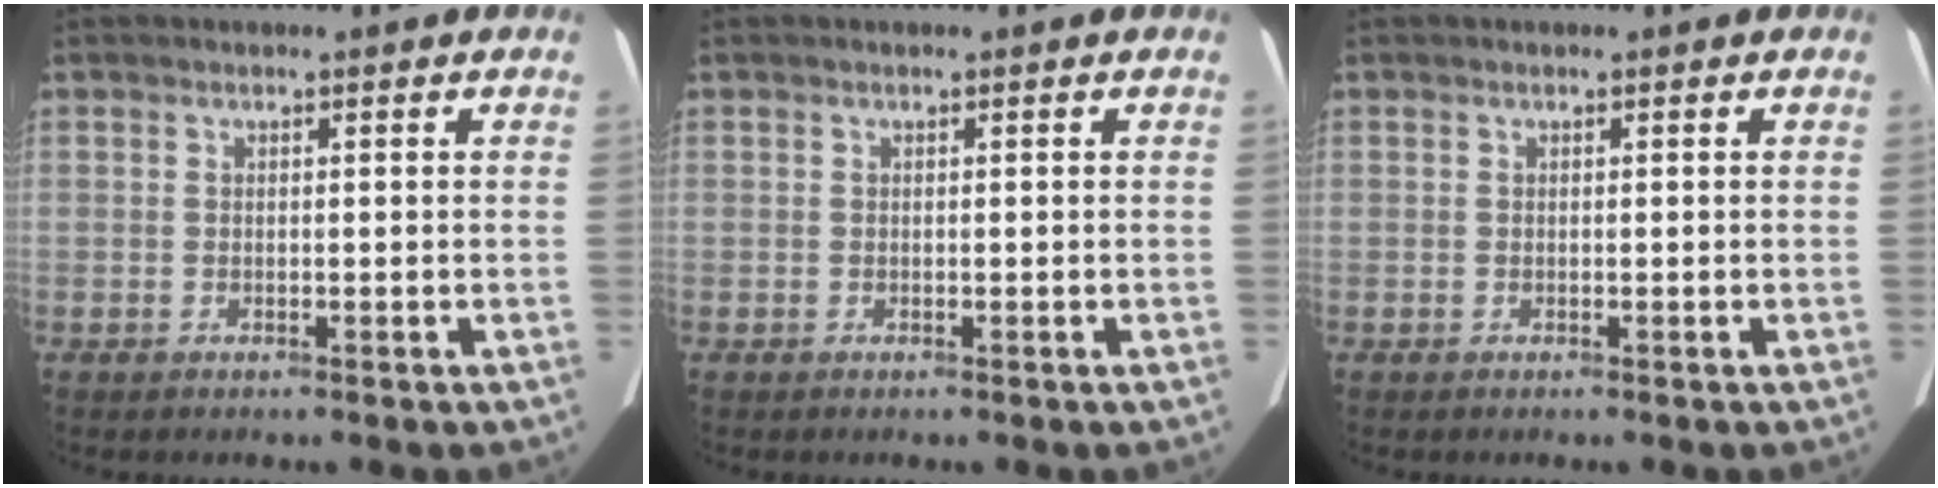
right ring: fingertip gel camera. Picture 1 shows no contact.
{"total": 0.0}
{"total": 0.0}